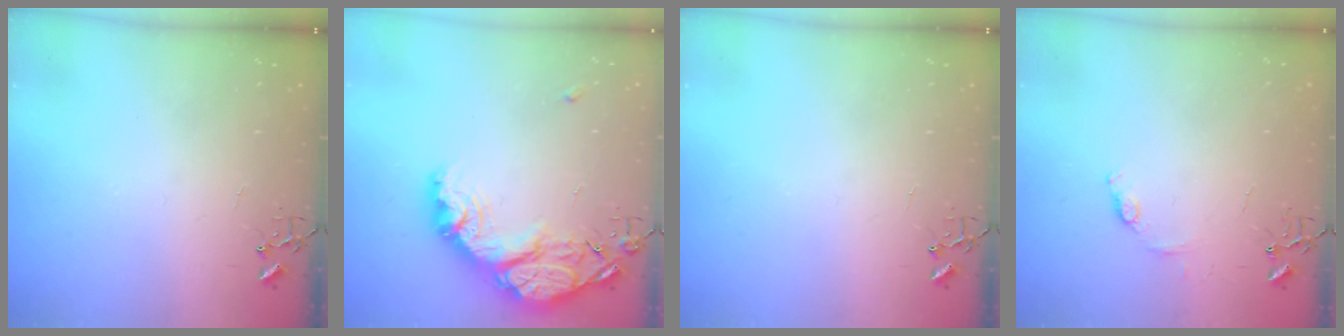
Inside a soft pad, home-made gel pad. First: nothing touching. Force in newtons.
{"total": 20.5, "press": 20.5, "slide": 1.5}
{"total": 0.0}
{"total": 7.3, "press": 7.3, "slide": 0.7}